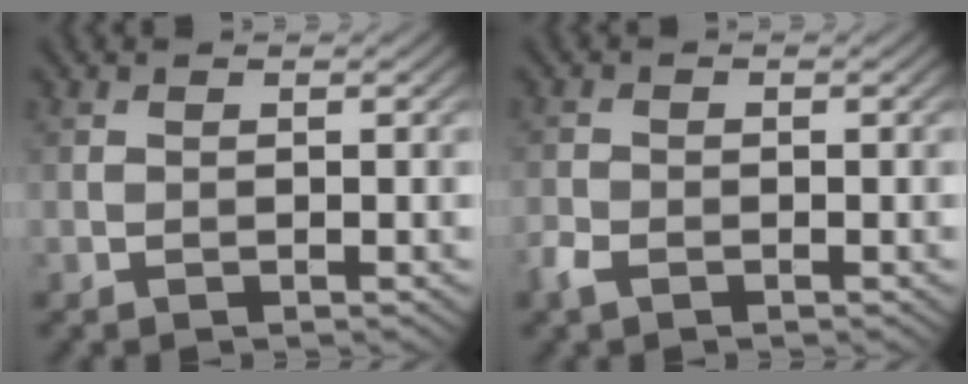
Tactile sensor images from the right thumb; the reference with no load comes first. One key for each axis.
{"total": 2.1, "fx": -1.4, "fy": 1.1, "fz": 1.1, "tx": -0.032, "ty": -0.004, "tz": -0.036}